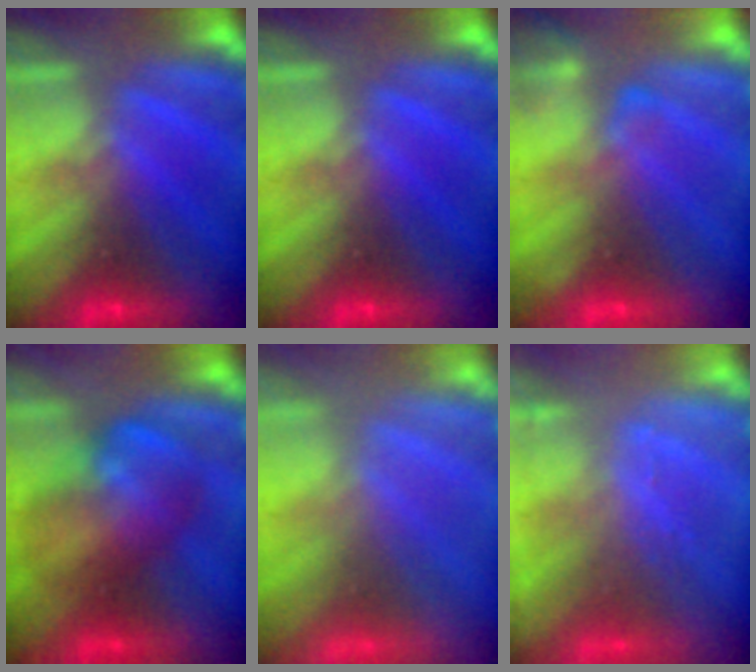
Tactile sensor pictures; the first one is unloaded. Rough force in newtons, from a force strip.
{"total": 0.0}
{"total": 2.4}
{"total": 8.8}
{"total": 9.0}
{"total": 2.4}